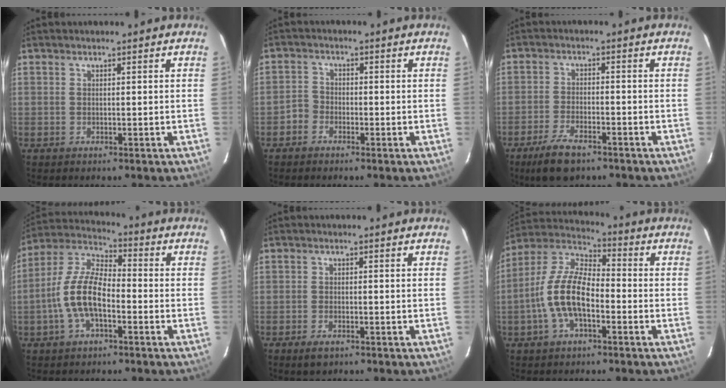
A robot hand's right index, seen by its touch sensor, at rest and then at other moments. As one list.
[{"total": 2.8, "force": [-1.7, 2.2, 0.1], "torque": [-0.004, 0.011, -0.034]}, {"total": 7.8, "force": [-5.5, 2.9, 4.6], "torque": [-0.115, -0.012, -0.101]}, {"total": 11.7, "force": [-3.4, 5.2, 9.9], "torque": [-0.212, 0.011, -0.069]}, {"total": 2.8, "force": [-1.9, 1.2, 1.6], "torque": [-0.039, -0.006, -0.034]}, {"total": 12.8, "force": [-3.7, 5.9, 10.8], "torque": [-0.226, 0.010, -0.074]}]